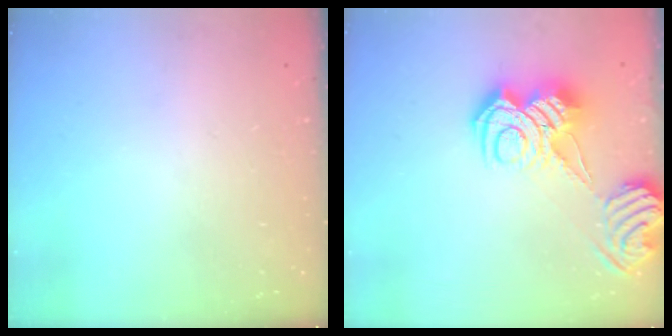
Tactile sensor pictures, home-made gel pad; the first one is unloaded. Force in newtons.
{"total": 10.5, "press": 10.4, "slide": 0.9}